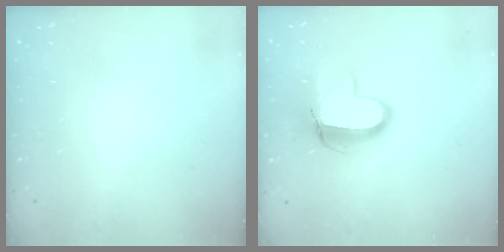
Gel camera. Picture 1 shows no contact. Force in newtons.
{"total": 12.5, "press": 12.5, "slide": 1.0}